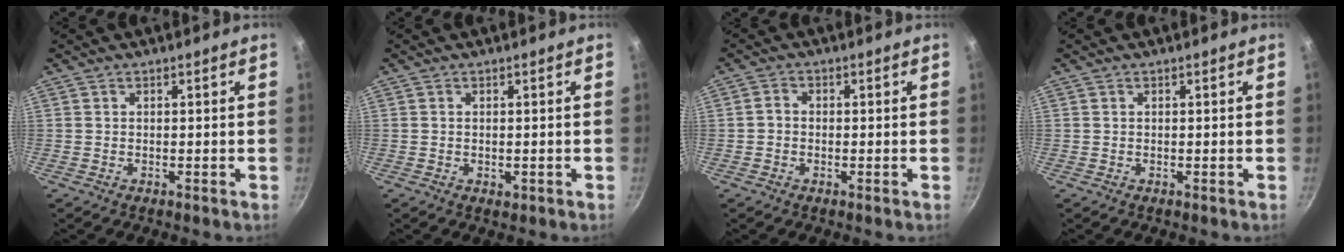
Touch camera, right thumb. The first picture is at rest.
{"total": 1.1, "force": [-0.1, 0.7, 0.8], "torque": [-0.011, -0.002, -0.001]}
{"total": 2.0, "force": [-0.4, 1.7, 1.0], "torque": [-0.016, 0.011, -0.010]}
{"total": 0.0}